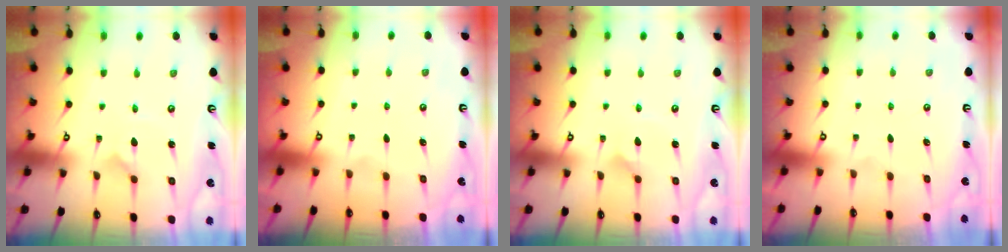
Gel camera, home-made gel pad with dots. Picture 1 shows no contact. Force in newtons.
{"total": 0.0}
{"total": 3.9, "press": 3.9, "slide": 0.4}
{"total": 0.0}